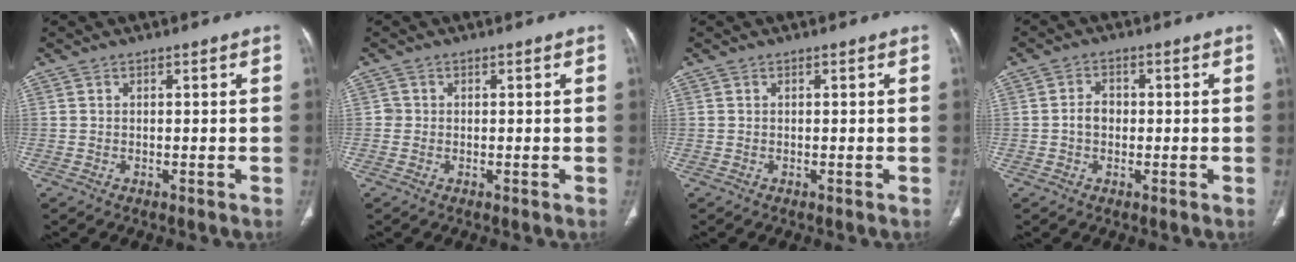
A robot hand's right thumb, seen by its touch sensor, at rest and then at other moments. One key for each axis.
{"total": 1.0, "fx": -0.1, "fy": 1.0, "fz": 0.1, "tx": 0.005, "ty": 0.004, "tz": -0.003}
{"total": 0.0}
{"total": 3.2, "fx": -0.3, "fy": 2.5, "fz": 2.0, "tx": -0.026, "ty": 0.011, "tz": -0.011}